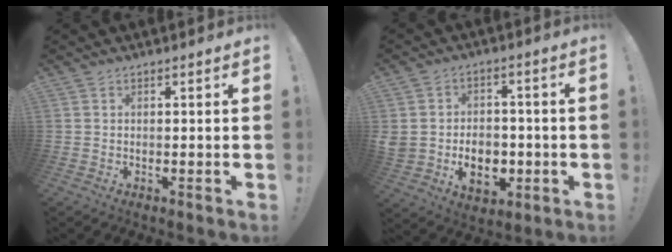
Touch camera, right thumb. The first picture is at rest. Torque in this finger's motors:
{"motor_torque": [2.13, 2.88, 1.46, -1.31, 0.57]}